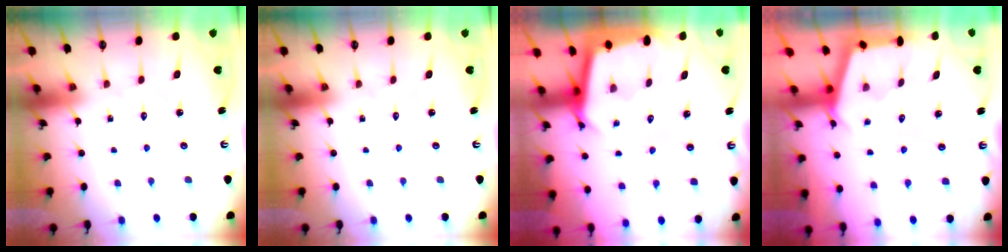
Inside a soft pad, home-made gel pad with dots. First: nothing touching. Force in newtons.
{"total": 0.0}
{"total": 2.8, "press": 2.8, "slide": 0.0}
{"total": 2.7, "press": 2.7, "slide": 0.3}